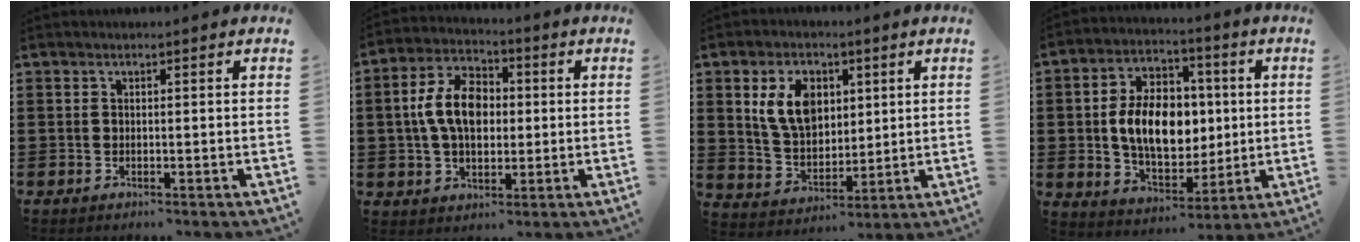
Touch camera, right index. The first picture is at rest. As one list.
[{"total": 9.3, "force": [0.5, 5.9, 7.2], "torque": [-0.163, 0.017, 0.004]}, {"total": 8.8, "force": [3.0, 6.0, 5.7], "torque": [-0.131, 0.016, 0.051]}, {"total": 11.1, "force": [0.6, 7.6, 8.1], "torque": [-0.160, 0.010, 0.006]}]